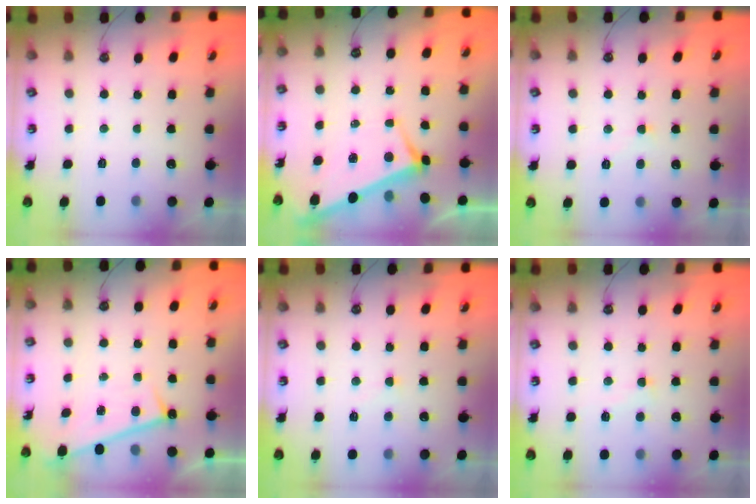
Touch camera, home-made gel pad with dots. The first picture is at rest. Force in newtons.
{"total": 4.0, "press": 4.0, "slide": 0.3}
{"total": 0.5, "press": 0.2, "slide": 0.5}
{"total": 0.9, "press": 0.0, "slide": 0.9}
{"total": 4.9, "press": 4.9, "slide": 0.6}
{"total": 0.8, "press": 0.4, "slide": 0.7}